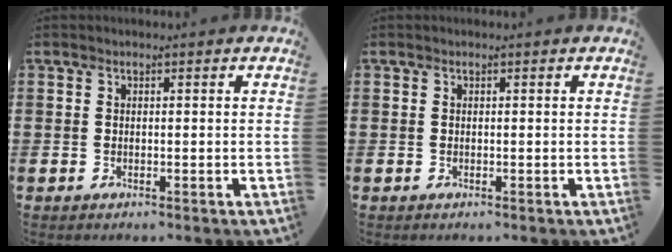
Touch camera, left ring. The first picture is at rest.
{"total": 0.0}